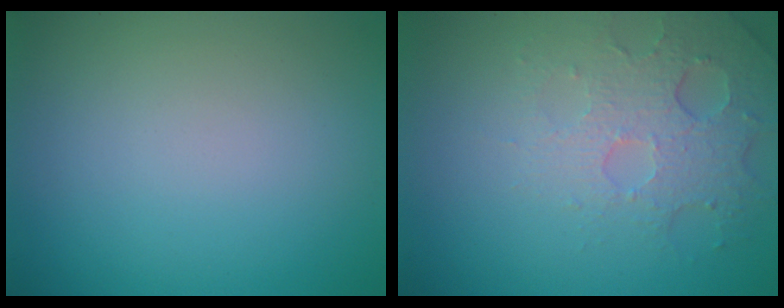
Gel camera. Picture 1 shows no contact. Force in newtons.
{"total": 5.0, "press": 3.3, "slide": 3.7}